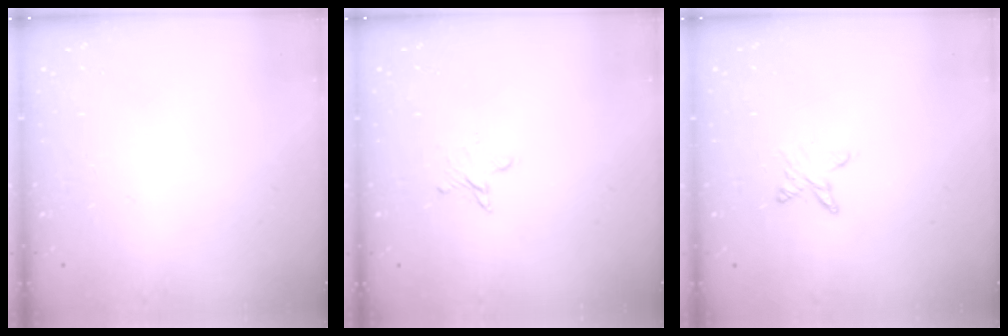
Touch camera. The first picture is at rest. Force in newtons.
{"total": 3.4, "press": 3.4, "slide": 0.3}
{"total": 5.9, "press": 5.9, "slide": 0.6}